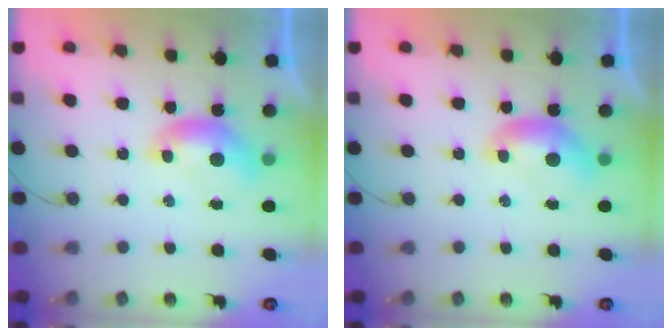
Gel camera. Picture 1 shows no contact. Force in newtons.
{"total": 0.0}